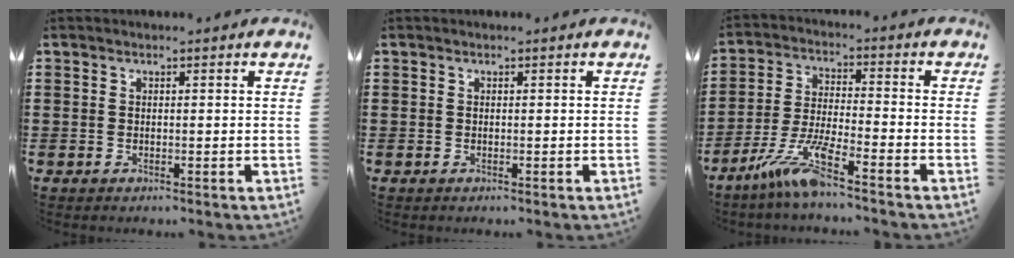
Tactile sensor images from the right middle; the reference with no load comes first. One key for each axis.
{"total": 0.0}
{"total": 8.3, "fx": -6.0, "fy": 0.4, "fz": 5.8, "tx": -0.130, "ty": -0.015, "tz": -0.118}